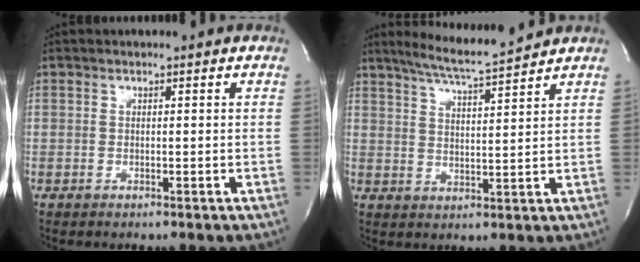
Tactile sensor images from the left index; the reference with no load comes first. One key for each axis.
{"total": 8.5, "fx": 7.7, "fy": -1.0, "fz": 3.4, "tx": -0.064, "ty": -0.003, "tz": 0.128}